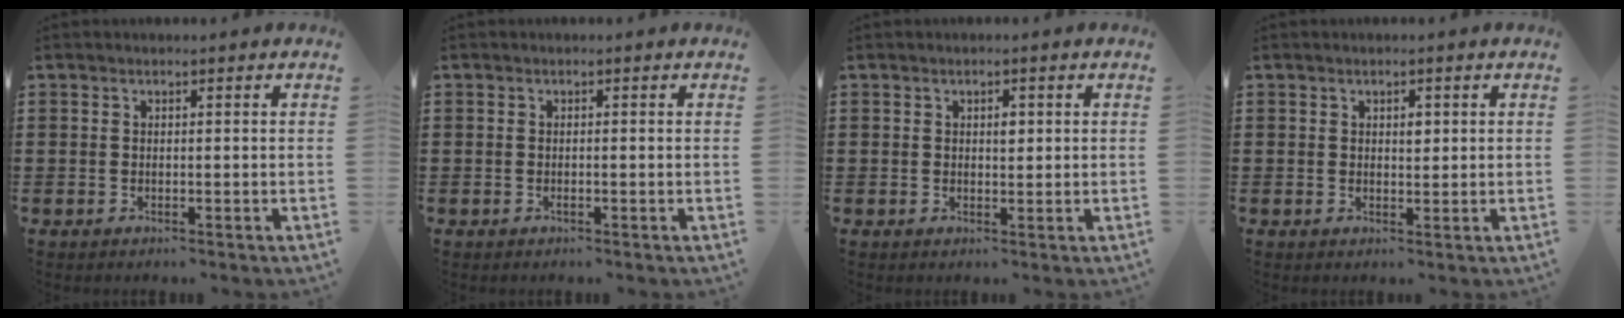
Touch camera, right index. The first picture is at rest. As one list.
[{"total": 0.6, "force": [-0.3, -0.1, 0.5], "torque": [-0.010, -0.002, -0.005]}, {"total": 1.7, "force": [0.4, 0.9, 1.3], "torque": [-0.012, 0.000, 0.002]}, {"total": 1.5, "force": [0.5, 0.9, 1.1], "torque": [-0.008, 0.000, 0.005]}]